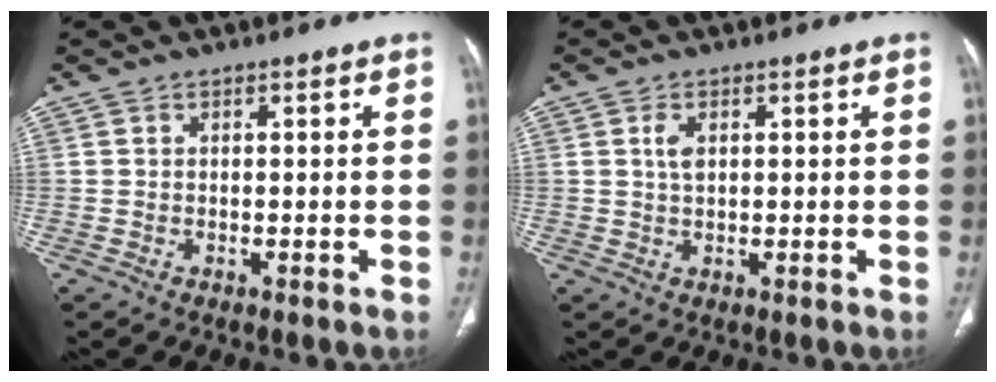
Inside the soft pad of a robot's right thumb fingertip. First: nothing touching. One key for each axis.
{"total": 2.4, "fx": 0.8, "fy": 1.3, "fz": 1.9, "tx": -0.038, "ty": 0.002, "tz": 0.017}